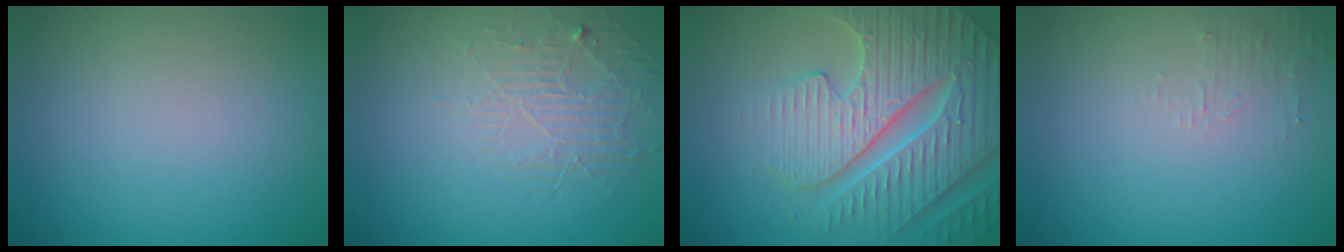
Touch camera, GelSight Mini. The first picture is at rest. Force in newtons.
{"total": 2.0, "press": 1.1, "slide": 1.7}
{"total": 7.6, "press": 7.4, "slide": 1.7}
{"total": 1.3, "press": 1.2, "slide": 0.3}